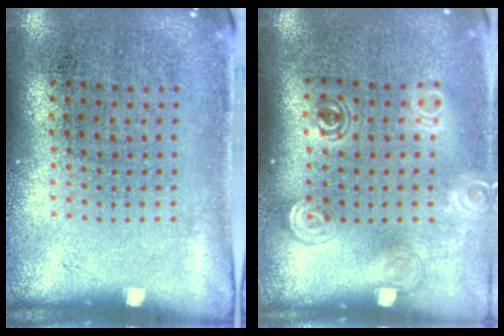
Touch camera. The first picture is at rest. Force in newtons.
{"total": 1.5, "press": 1.3, "slide": 0.8}